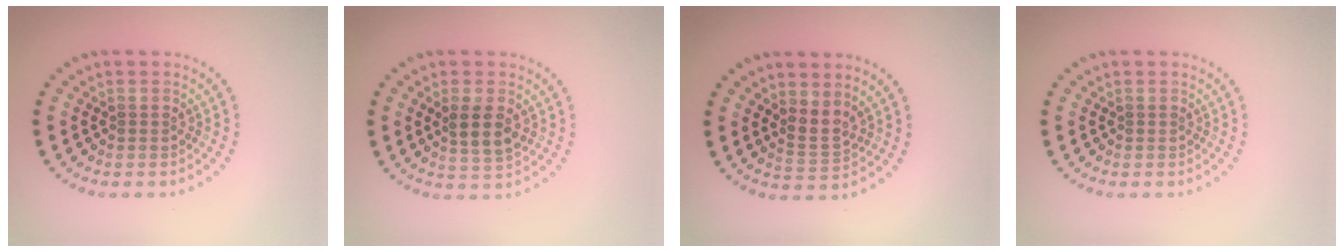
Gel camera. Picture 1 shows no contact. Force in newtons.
{"total": 2.8, "press": 2.6, "slide": 0.8}
{"total": 2.0, "press": 1.4, "slide": 1.4}
{"total": 0.0}